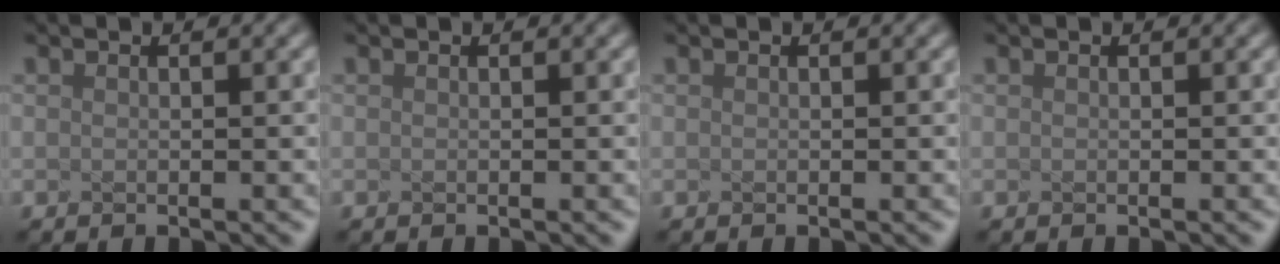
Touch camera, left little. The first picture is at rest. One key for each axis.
{"total": 0.0}
{"total": 0.0}
{"total": 0.0}